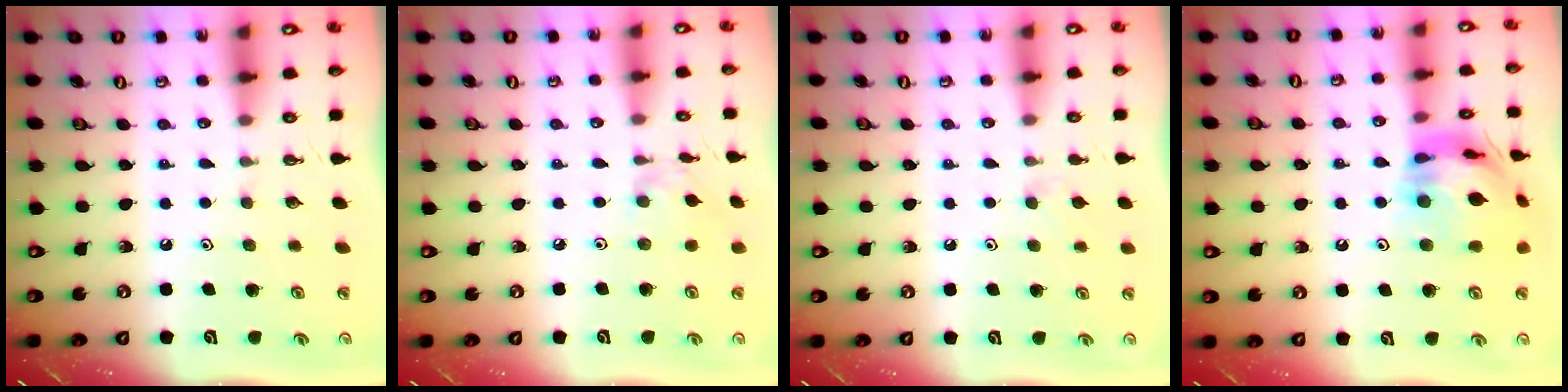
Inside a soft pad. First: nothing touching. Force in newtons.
{"total": 2.1, "press": 2.1, "slide": 0.2}
{"total": 4.2, "press": 4.1, "slide": 0.5}
{"total": 17.0, "press": 16.9, "slide": 2.0}